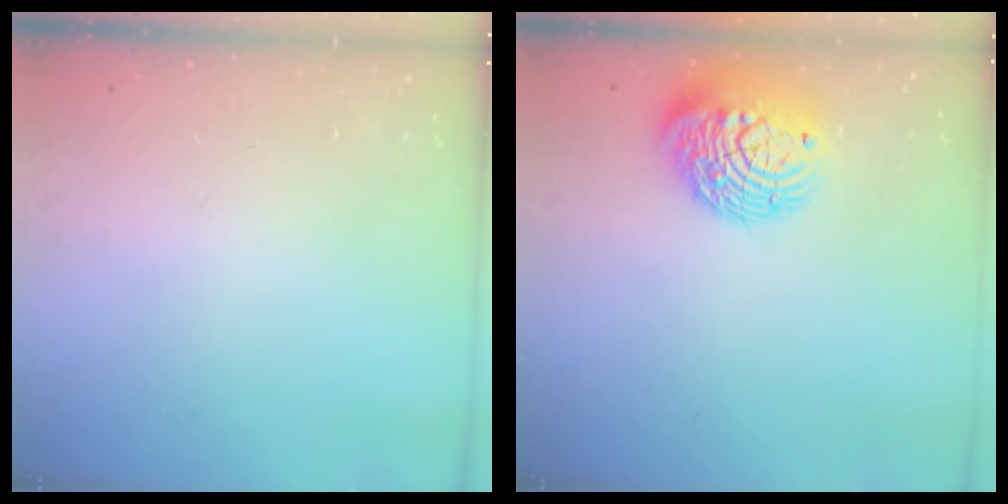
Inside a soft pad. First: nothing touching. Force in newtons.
{"total": 12.8, "press": 12.7, "slide": 1.9}